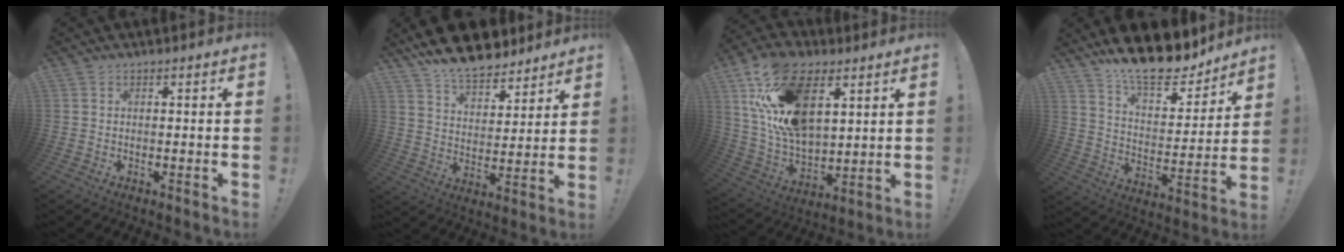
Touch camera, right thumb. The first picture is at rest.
{"total": 12.4, "force": [10.5, 5.1, 4.2], "torque": [-0.075, -0.078, 0.194]}
{"total": 22.6, "force": [9.5, 13.1, 15.8], "torque": [-0.309, -0.033, 0.173]}
{"total": 16.3, "force": [13.5, 5.6, 7.2], "torque": [-0.113, -0.104, 0.235]}